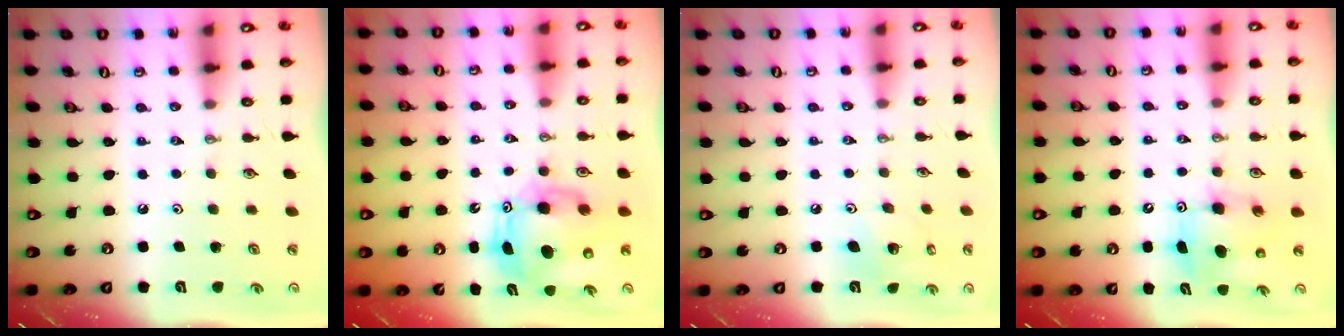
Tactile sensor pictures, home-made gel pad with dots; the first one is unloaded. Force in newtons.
{"total": 10.3, "press": 10.1, "slide": 2.0}
{"total": 8.5, "press": 8.3, "slide": 2.0}
{"total": 8.1, "press": 7.8, "slide": 2.1}